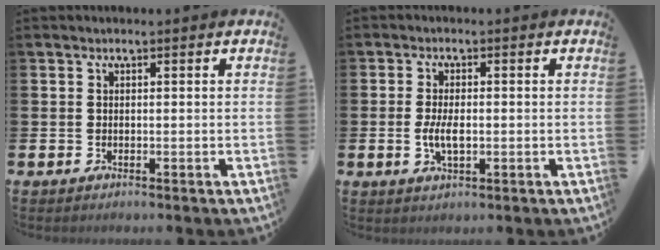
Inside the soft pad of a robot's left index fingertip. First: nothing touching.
{"total": 3.6, "force": [-0.4, 1.6, 3.2], "torque": [-0.060, -0.002, -0.011]}